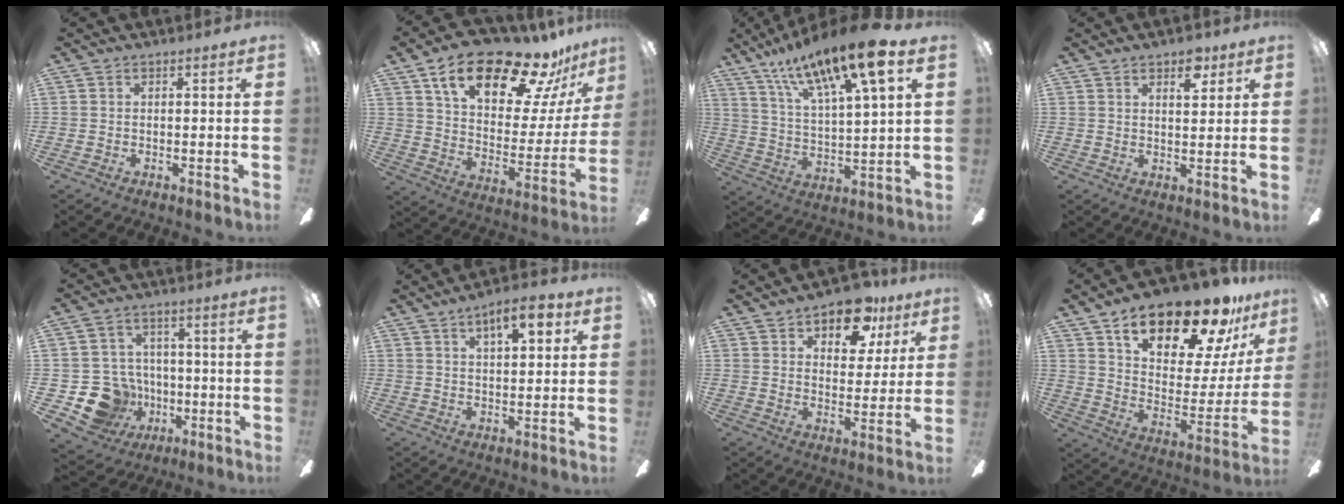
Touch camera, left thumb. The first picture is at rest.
{"total": 23.1, "force": [16.2, 9.3, 13.6], "torque": [-0.219, -0.100, 0.274]}
{"total": 18.4, "force": [13.2, 4.3, 12.2], "torque": [-0.220, -0.066, 0.217]}
{"total": 4.1, "force": [2.9, 1.8, 2.3], "torque": [-0.018, -0.010, 0.046]}
{"total": 14.0, "force": [-4.8, 12.3, 4.9], "torque": [-0.102, 0.033, -0.072]}
{"total": 7.9, "force": [4.5, 2.9, 5.8], "torque": [-0.080, -0.013, 0.071]}
{"total": 12.0, "force": [8.2, 6.5, 5.8], "torque": [-0.077, -0.037, 0.144]}
{"total": 23.3, "force": [16.8, 9.2, 13.3], "torque": [-0.212, -0.107, 0.285]}